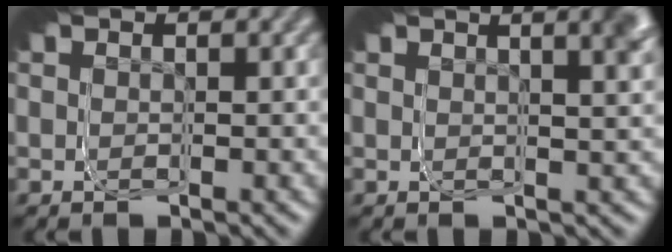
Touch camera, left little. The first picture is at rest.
{"total": 2.5, "force": [0.3, -2.5, -0.4], "torque": [-0.002, 0.009, 0.011]}